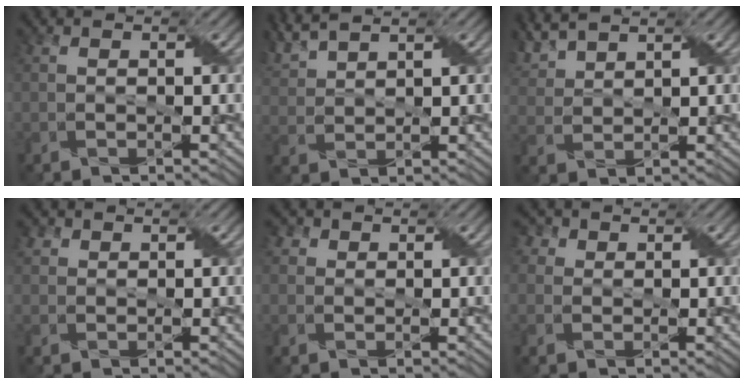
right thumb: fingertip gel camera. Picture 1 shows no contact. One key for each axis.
{"total": 4.4, "fx": 3.8, "fy": 0.7, "fz": 2.1, "tx": -0.064, "ty": 0.018, "tz": 0.084}
{"total": 4.5, "fx": 3.8, "fy": 1.2, "fz": 2.2, "tx": -0.067, "ty": 0.017, "tz": 0.083}
{"total": 1.5, "fx": 0.9, "fy": 1.2, "fz": 0.3, "tx": -0.010, "ty": 0.005, "tz": 0.016}
{"total": 2.2, "fx": 1.3, "fy": 1.6, "fz": 0.6, "tx": -0.018, "ty": 0.002, "tz": 0.015}
{"total": 2.7, "fx": 1.5, "fy": 2.1, "fz": 0.9, "tx": -0.030, "ty": 0.003, "tz": 0.018}